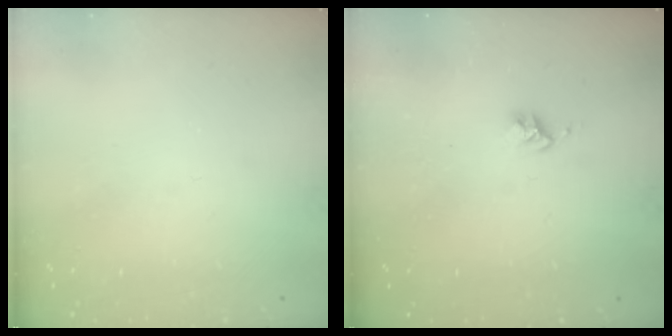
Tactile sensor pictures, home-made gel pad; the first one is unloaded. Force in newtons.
{"total": 2.7, "press": 2.6, "slide": 0.4}